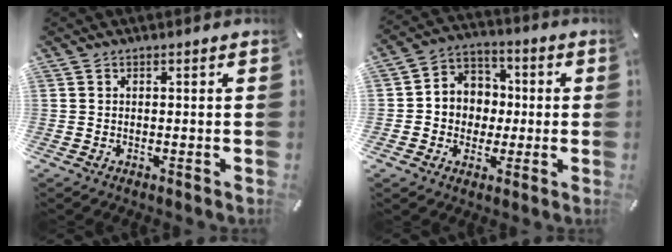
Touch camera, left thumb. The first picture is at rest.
{"total": 8.0, "force": [-1.6, 7.7, 1.3], "torque": [-0.030, 0.020, -0.027]}